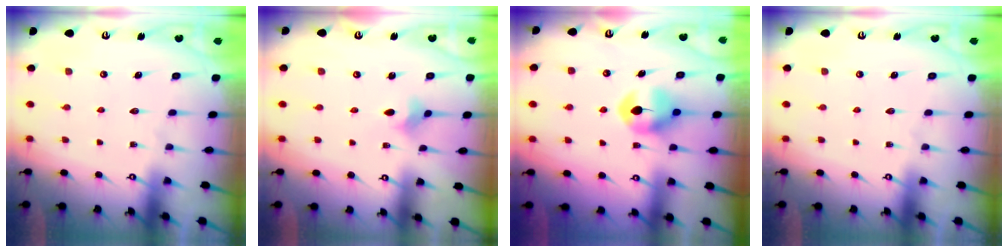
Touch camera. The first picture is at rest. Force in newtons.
{"total": 3.0, "press": 2.9, "slide": 0.5}
{"total": 8.0, "press": 7.9, "slide": 0.3}
{"total": 0.0}